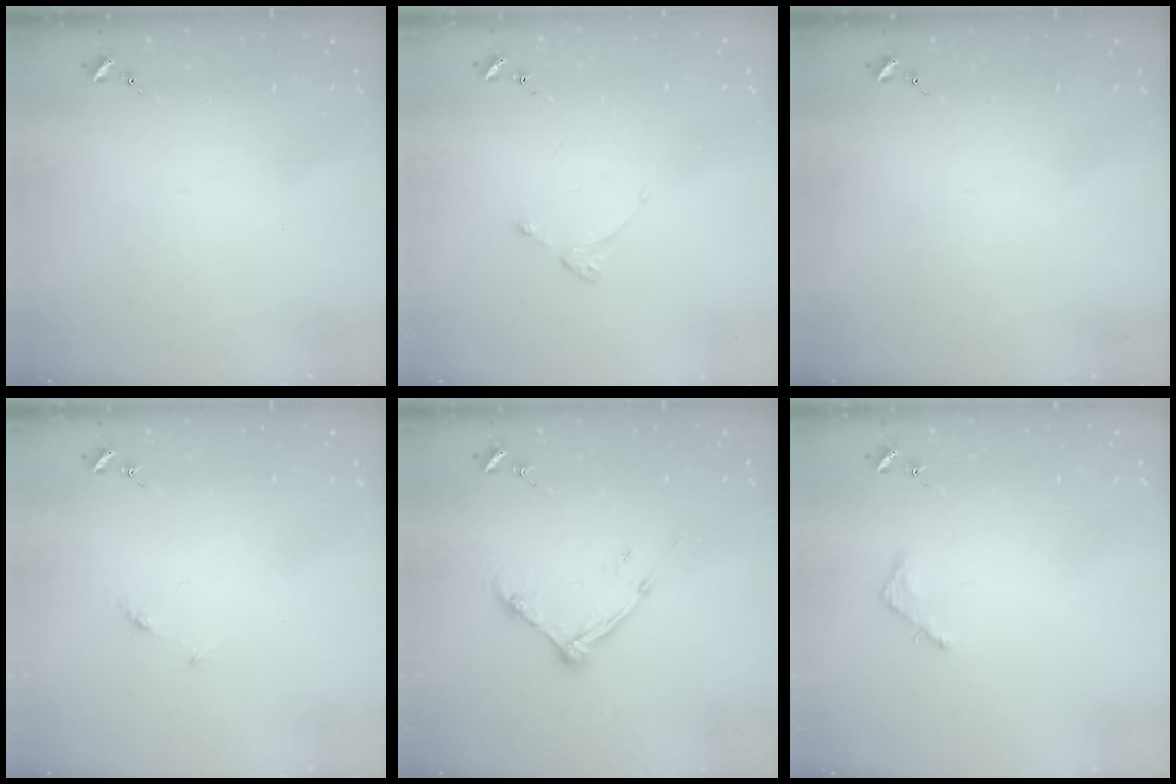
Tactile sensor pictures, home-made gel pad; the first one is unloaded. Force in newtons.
{"total": 2.7, "press": 2.6, "slide": 0.5}
{"total": 0.0}
{"total": 3.9, "press": 3.8, "slide": 0.5}
{"total": 9.3, "press": 9.3, "slide": 0.4}
{"total": 2.5, "press": 2.5, "slide": 0.2}